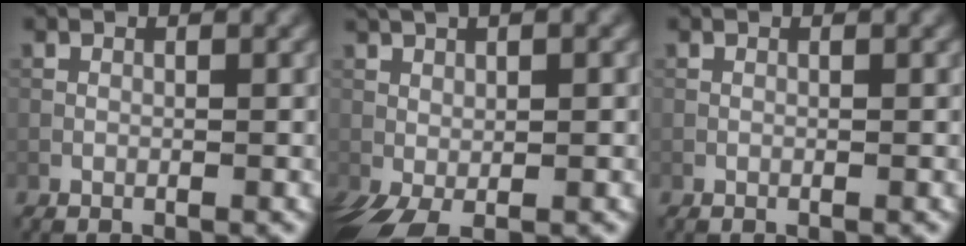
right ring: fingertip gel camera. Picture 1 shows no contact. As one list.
[{"total": 6.1, "force": [-0.6, 2.5, 5.6], "torque": [-0.110, 0.005, -0.005]}, {"total": 0.0}]